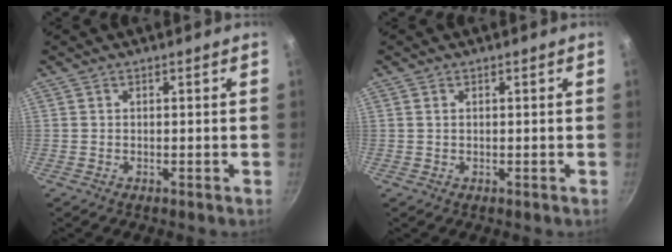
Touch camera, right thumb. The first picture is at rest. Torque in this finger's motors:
{"motor_torque": [0.23, 0.46, -0.43, 0.13, -0.02]}